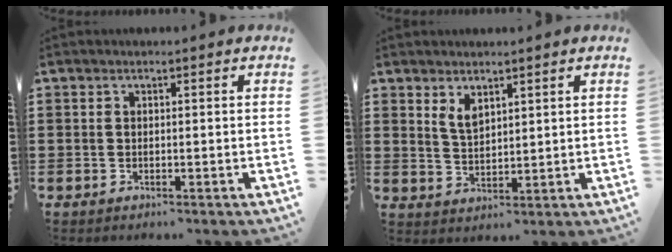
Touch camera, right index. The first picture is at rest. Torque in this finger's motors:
{"motor_torque": [0.05, 0.03, 0.13, 0.06]}